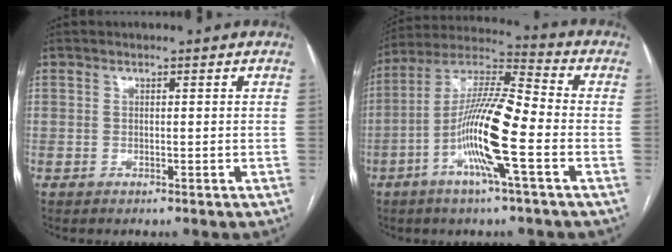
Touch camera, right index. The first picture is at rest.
{"total": 14.6, "force": [-4.4, 0.8, 13.9], "torque": [-0.271, 0.004, -0.089]}